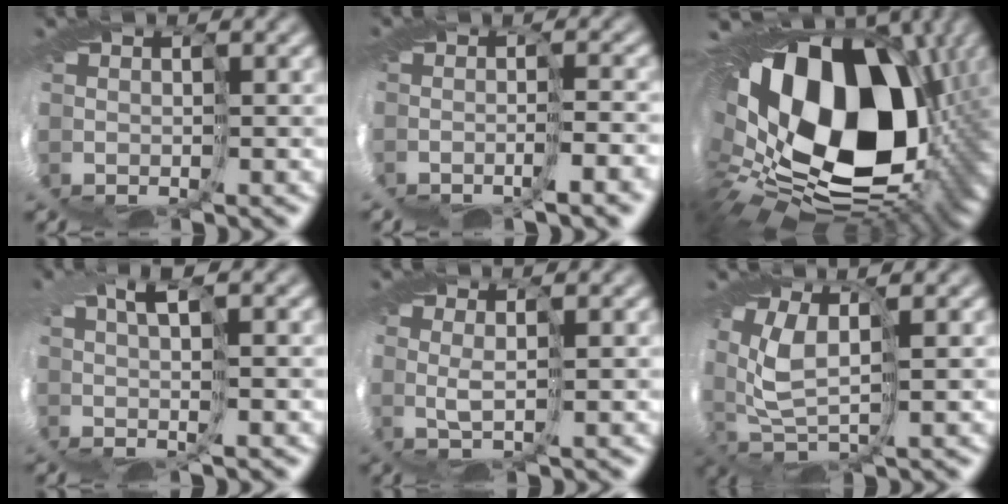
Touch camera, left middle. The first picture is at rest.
{"total": 4.1, "force": [-2.1, 0.1, 3.5], "torque": [-0.050, 0.000, -0.028]}
{"total": 16.9, "force": [3.4, 11.0, 12.4], "torque": [-0.249, -0.019, 0.077]}
{"total": 1.9, "force": [0.4, -1.4, 1.2], "torque": [-0.030, -0.001, 0.005]}
{"total": 1.1, "force": [0.5, -0.9, 0.4], "torque": [-0.027, 0.002, 0.006]}
{"total": 4.2, "force": [1.0, 2.1, 3.5], "torque": [-0.120, -0.003, 0.018]}